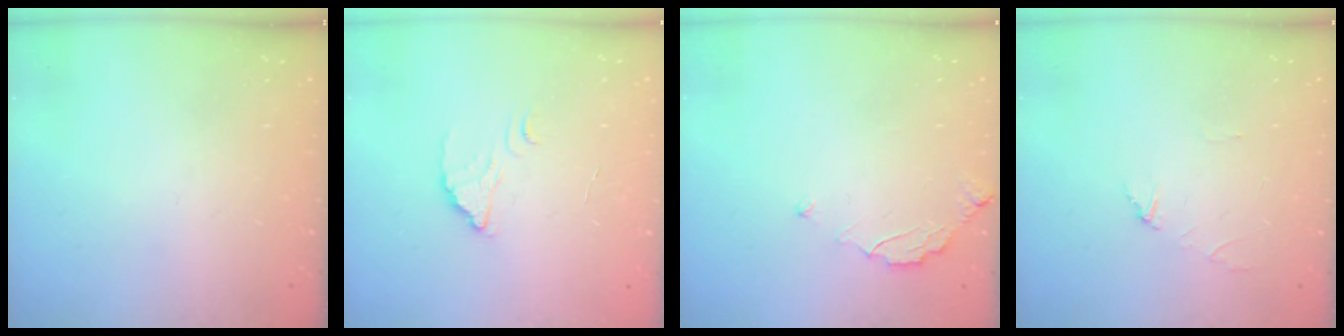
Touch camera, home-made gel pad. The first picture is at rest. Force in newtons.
{"total": 2.0, "press": 2.0, "slide": 0.1}
{"total": 2.9, "press": 2.9, "slide": 0.3}
{"total": 2.7, "press": 2.7, "slide": 0.2}